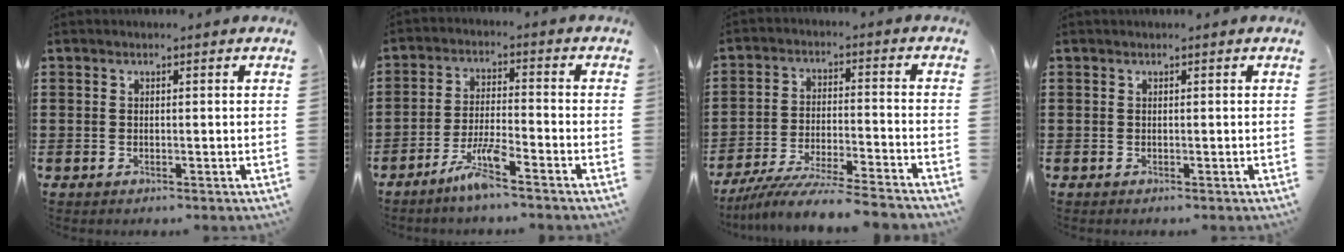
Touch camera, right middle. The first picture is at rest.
{"total": 5.8, "force": [-4.3, 0.4, 3.8], "torque": [-0.082, -0.006, -0.084]}
{"total": 7.5, "force": [-7.1, -0.2, 2.5], "torque": [-0.048, -0.005, -0.139]}
{"total": 0.0}